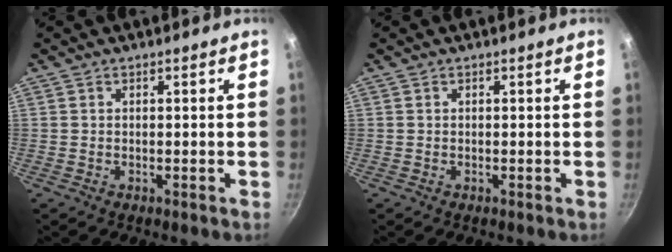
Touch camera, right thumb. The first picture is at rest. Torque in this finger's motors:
{"motor_torque": [-0.24, 0.23, 0.00, 0.00, 0.02]}